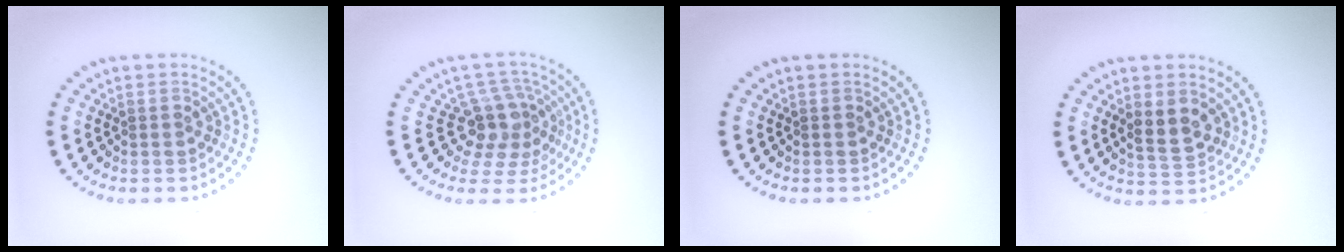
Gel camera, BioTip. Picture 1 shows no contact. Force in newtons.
{"total": 3.9, "press": 2.8, "slide": 2.8}
{"total": 0.0}
{"total": 2.4, "press": 2.3, "slide": 0.7}